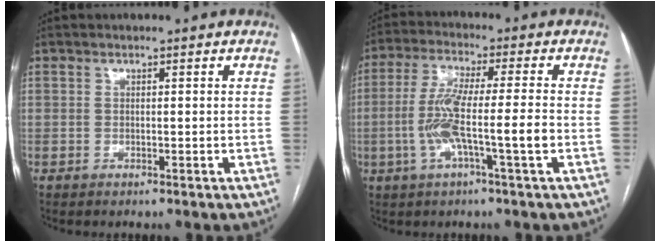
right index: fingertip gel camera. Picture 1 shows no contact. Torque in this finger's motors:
{"motor_torque": [1.59, -0.15, 0.77, 0.21]}